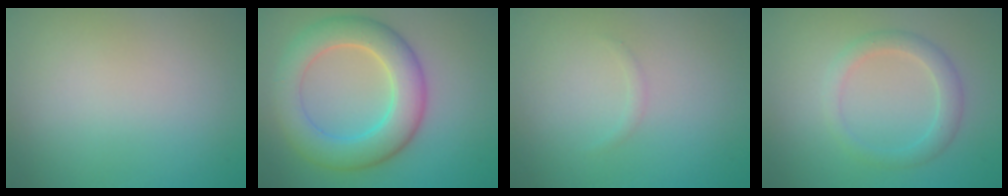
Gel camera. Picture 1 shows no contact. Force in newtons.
{"total": 6.8, "press": 6.8, "slide": 0.2}
{"total": 0.5, "press": 0.5, "slide": 0.0}
{"total": 2.4, "press": 2.4, "slide": 0.2}